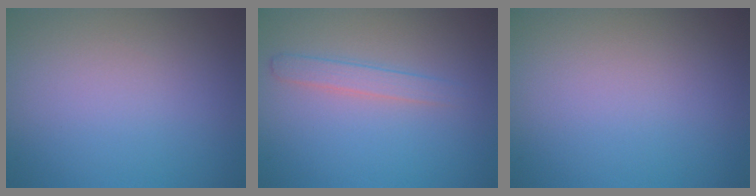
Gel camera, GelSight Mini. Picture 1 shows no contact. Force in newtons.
{"total": 1.8, "press": 1.8, "slide": 0.1}
{"total": 0.0}